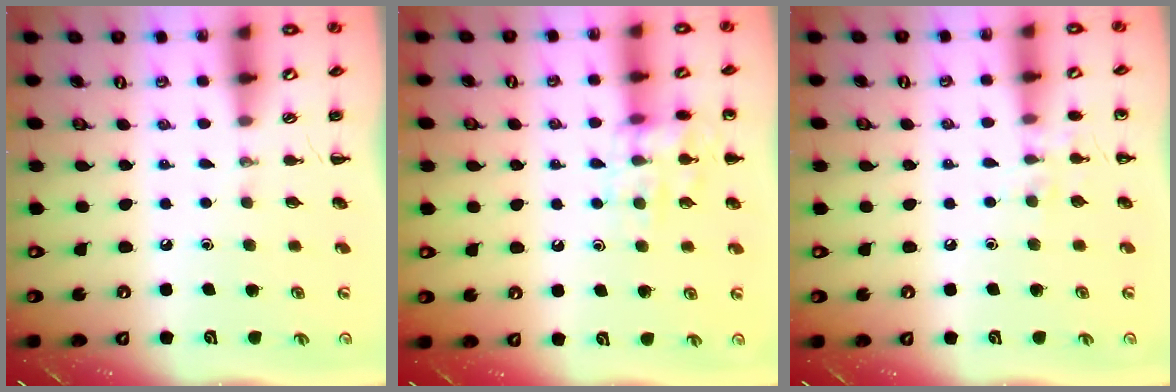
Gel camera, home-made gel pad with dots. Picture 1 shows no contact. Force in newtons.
{"total": 12.3, "press": 12.3, "slide": 0.9}
{"total": 6.4, "press": 6.1, "slide": 1.8}